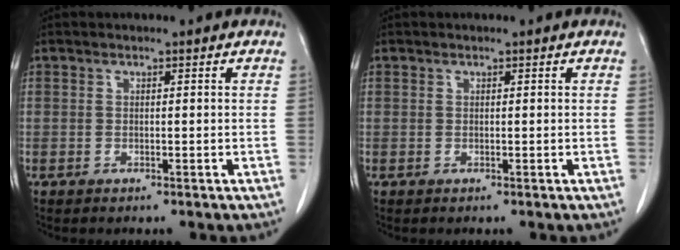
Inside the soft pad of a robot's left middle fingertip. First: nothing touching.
{"total": 0.0}